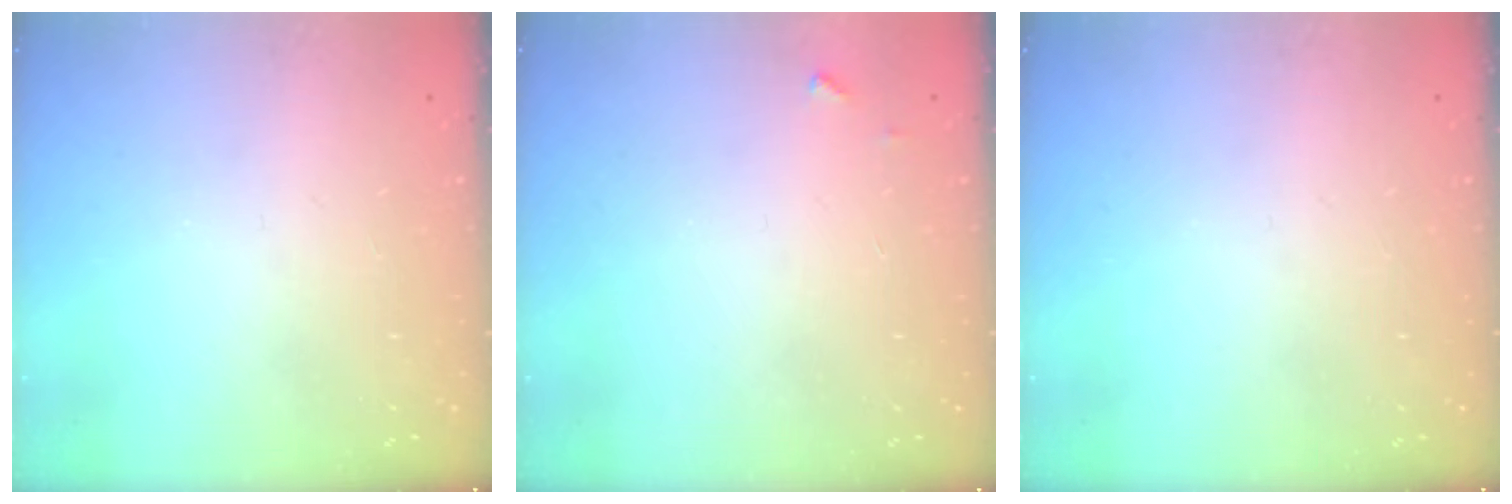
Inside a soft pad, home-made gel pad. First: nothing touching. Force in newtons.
{"total": 3.6, "press": 3.6, "slide": 0.2}
{"total": 0.0}